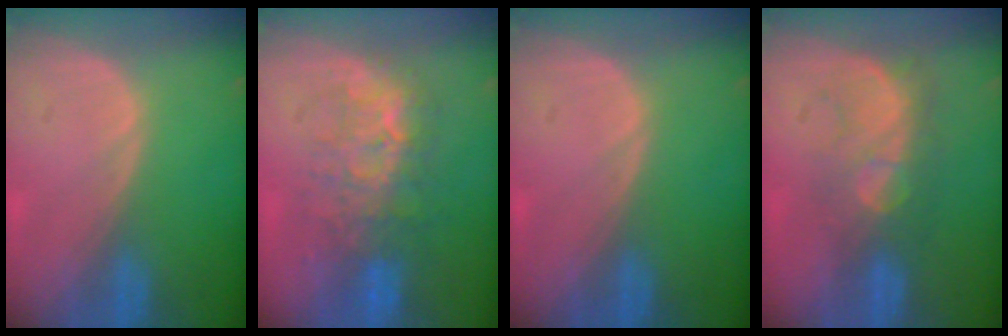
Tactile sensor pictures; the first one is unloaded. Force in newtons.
{"total": 8.5, "press": 8.0, "slide": 2.9}
{"total": 0.0}
{"total": 7.8, "press": 7.2, "slide": 3.1}